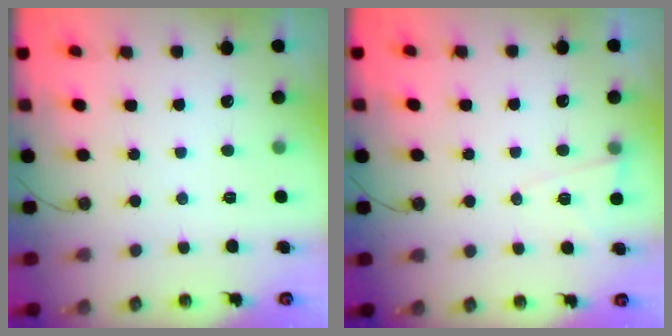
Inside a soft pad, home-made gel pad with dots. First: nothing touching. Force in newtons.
{"total": 5.9, "press": 5.2, "slide": 2.8}